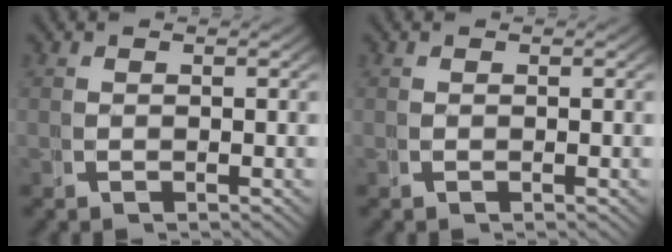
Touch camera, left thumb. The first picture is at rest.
{"total": 0.0}